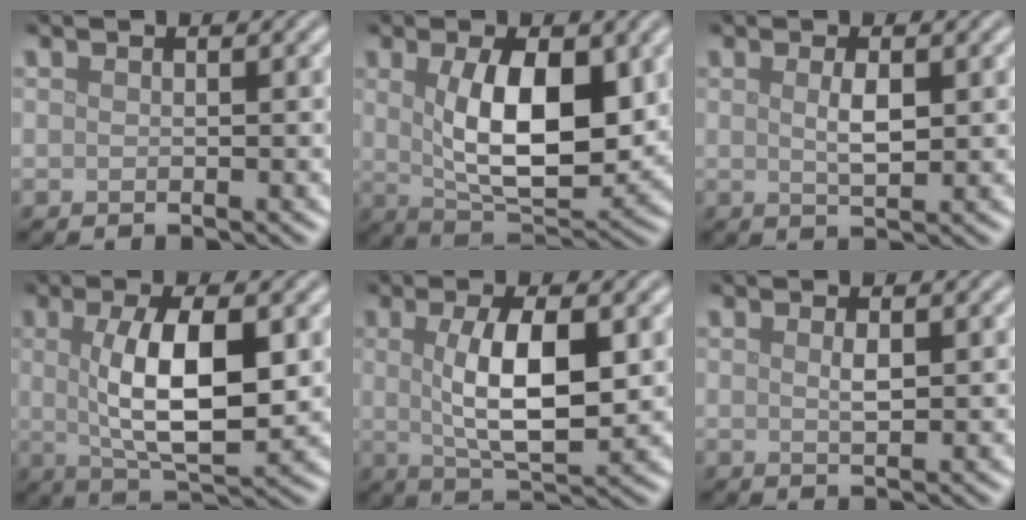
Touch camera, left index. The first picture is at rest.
{"total": 9.0, "force": [1.5, 3.9, 7.9], "torque": [-0.135, -0.008, 0.031]}
{"total": 2.0, "force": [0.5, 0.6, 1.9], "torque": [-0.037, -0.002, 0.012]}
{"total": 8.1, "force": [0.9, 2.7, 7.6], "torque": [-0.132, -0.007, 0.018]}
{"total": 6.9, "force": [0.8, 2.2, 6.5], "torque": [-0.115, -0.002, 0.017]}
{"total": 1.1, "force": [0.4, 0.3, 1.0], "torque": [-0.020, 0.000, 0.008]}